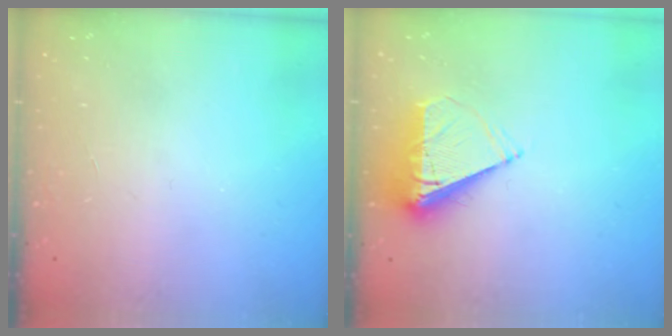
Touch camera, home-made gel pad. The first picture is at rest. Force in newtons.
{"total": 8.6, "press": 8.6, "slide": 0.3}